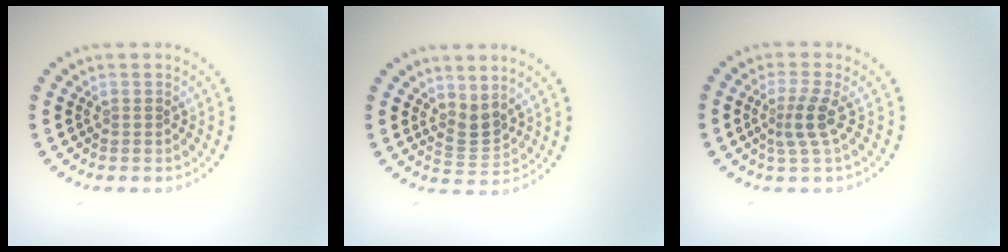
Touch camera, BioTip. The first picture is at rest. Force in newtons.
{"total": 2.1, "press": 1.4, "slide": 1.6}
{"total": 2.5, "press": 1.8, "slide": 1.7}